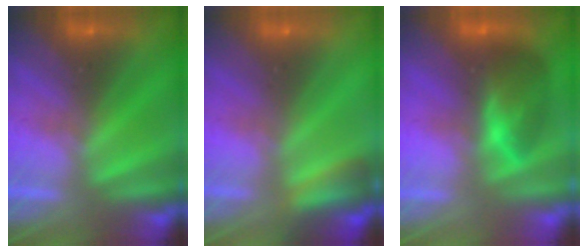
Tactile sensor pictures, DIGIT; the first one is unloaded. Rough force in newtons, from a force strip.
{"total": 2.7}
{"total": 7.6}